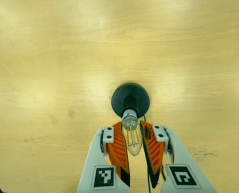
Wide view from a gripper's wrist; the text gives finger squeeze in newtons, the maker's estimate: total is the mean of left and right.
{"total": 22.9, "left": 24.3, "right": 21.5}